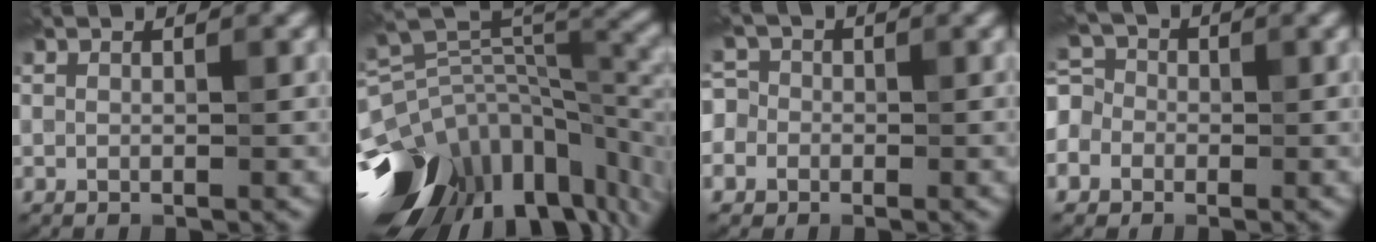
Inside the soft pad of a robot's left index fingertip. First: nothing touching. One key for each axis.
{"total": 14.7, "fx": -6.0, "fy": 8.3, "fz": 10.4, "tx": -0.203, "ty": -0.023, "tz": -0.080}
{"total": 5.8, "fx": -1.6, "fy": 5.3, "fz": 1.7, "tx": -0.041, "ty": 0.019, "tz": -0.066}
{"total": 6.2, "fx": -1.8, "fy": 5.5, "fz": 2.2, "tx": -0.051, "ty": 0.014, "tz": -0.063}